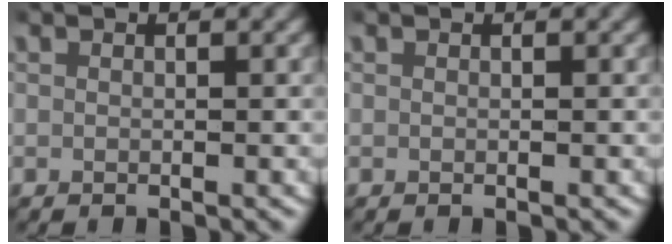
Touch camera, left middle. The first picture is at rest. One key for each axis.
{"total": 0.0}